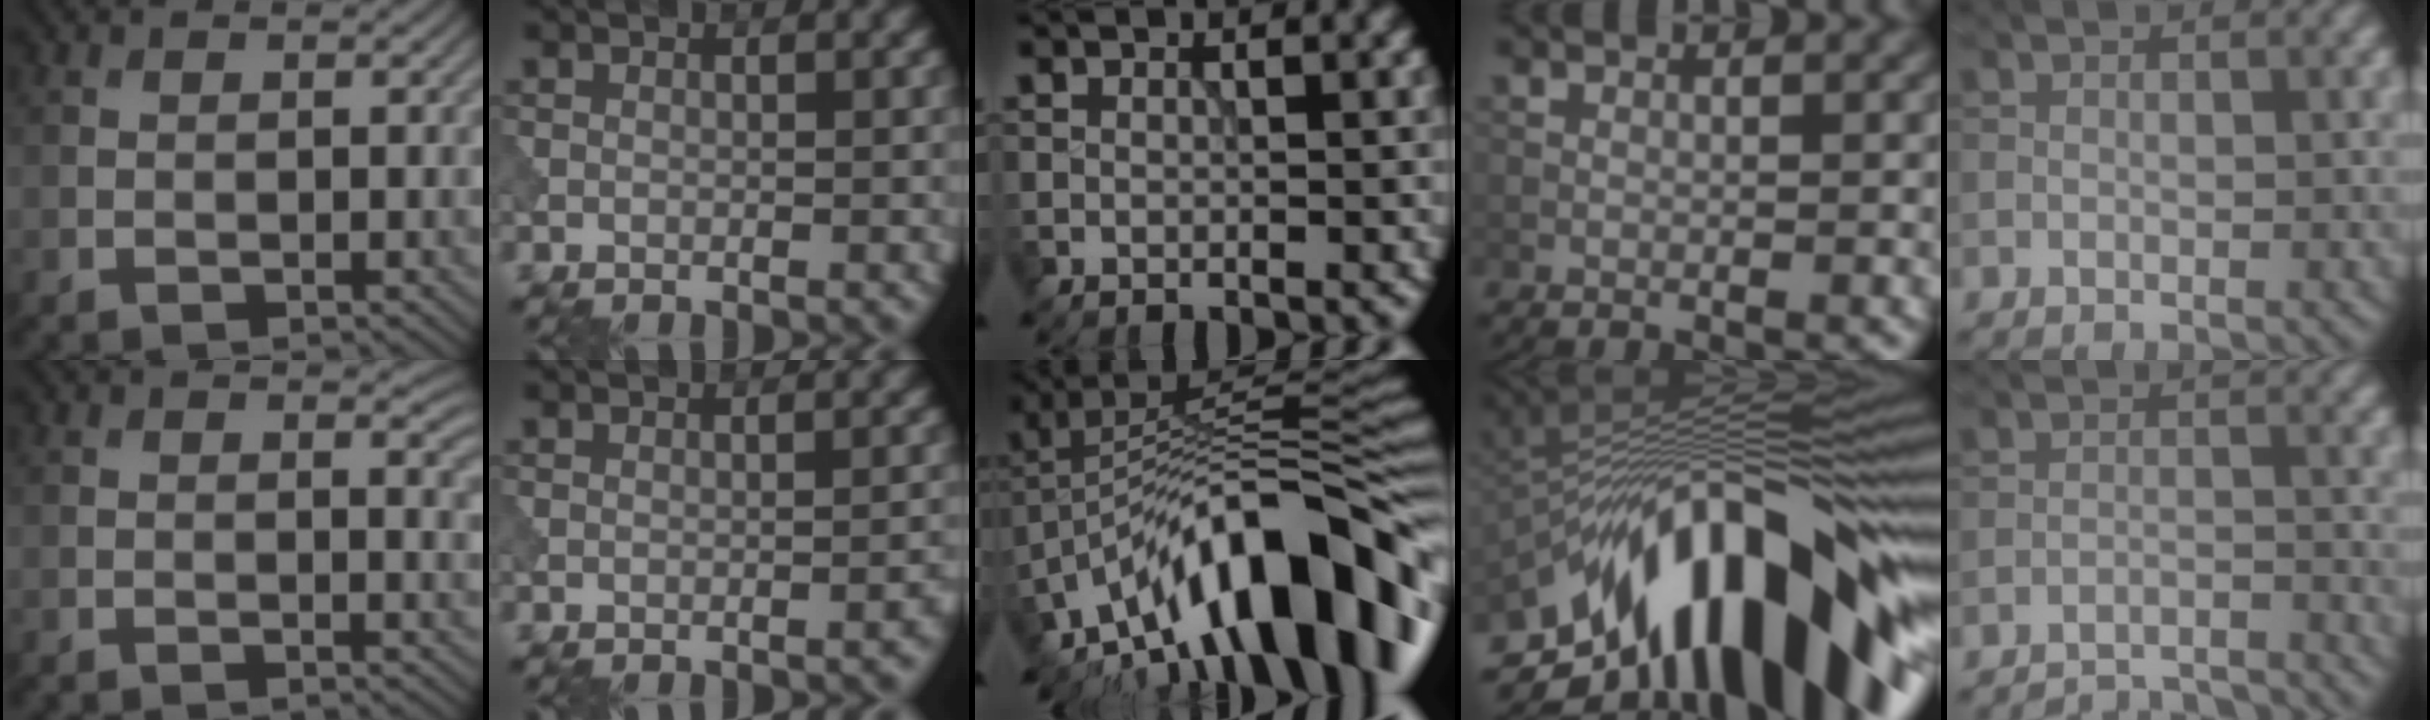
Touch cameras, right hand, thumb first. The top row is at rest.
{"thumb": {"total": 1.5, "force": [0.5, 0.5, 1.4], "torque": [-0.017, -0.006, 0.006]}, "index": {"total": 1.1, "force": [-0.6, 0.3, 0.9], "torque": [-0.010, 0.003, -0.008]}, "middle": {"total": 14.1, "force": [-7.6, 4.8, 10.9], "torque": [-0.159, 0.039, -0.136]}, "ring": {"total": 16.7, "force": [-6.3, 6.7, 13.9], "torque": [-0.192, 0.041, -0.124]}, "little": {"total": 6.5, "force": [-6.4, 1.1, 1.0], "torque": [-0.013, -0.001, -0.093]}}